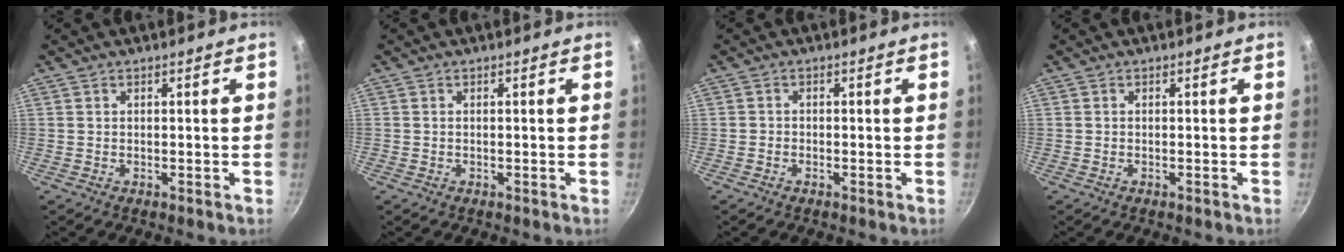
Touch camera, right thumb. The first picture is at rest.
{"total": 0.0}
{"total": 0.7, "force": [-0.6, 0.4, 0.2], "torque": [-0.010, 0.004, -0.016]}
{"total": 0.0}